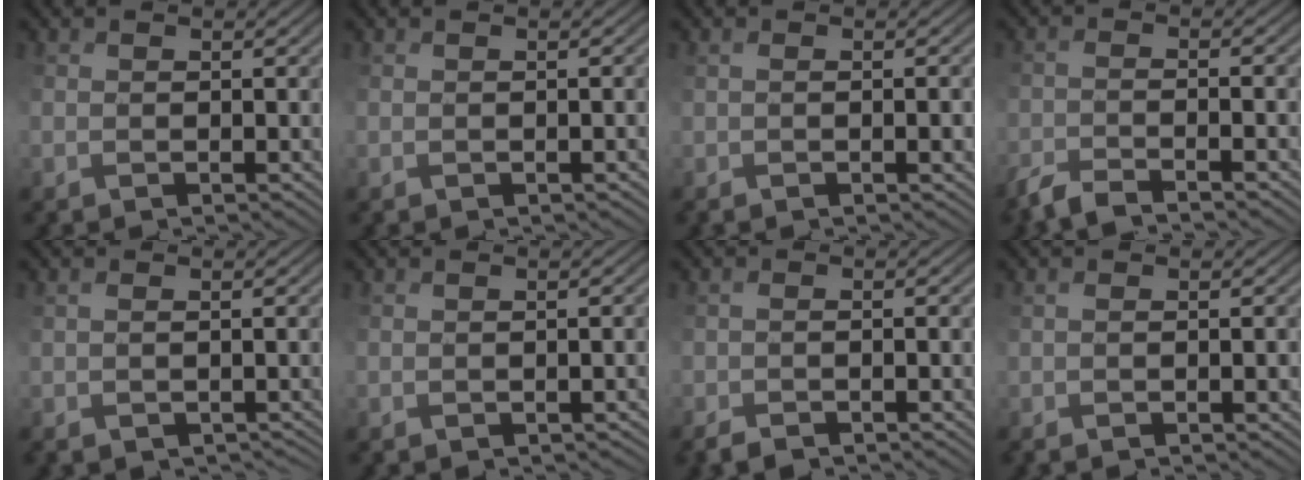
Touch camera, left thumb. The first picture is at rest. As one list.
[{"total": 0.9, "force": [-0.6, 0.4, 0.5], "torque": [0.000, 0.000, -0.003]}, {"total": 1.7, "force": [-0.9, 0.4, 1.4], "torque": [-0.014, -0.001, -0.006]}, {"total": 4.0, "force": [-3.4, 0.0, 2.1], "torque": [-0.039, 0.003, -0.066]}, {"total": 2.3, "force": [-1.8, 1.2, 0.7], "torque": [0.003, 0.002, -0.016]}, {"total": 1.8, "force": [-1.2, 0.9, 1.0], "torque": [-0.001, -0.001, -0.009]}, {"total": 2.4, "force": [-2.2, 0.1, 1.1], "torque": [-0.016, -0.002, -0.039]}, {"total": 1.6, "force": [-1.0, 0.1, 1.2], "torque": [-0.012, 0.001, -0.005]}]